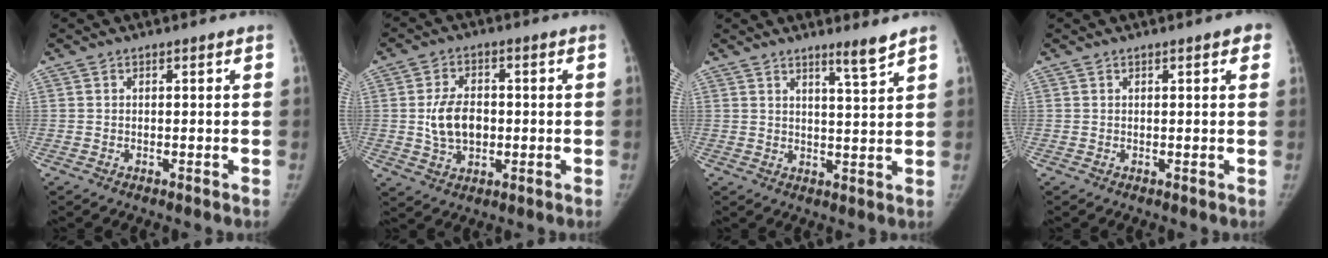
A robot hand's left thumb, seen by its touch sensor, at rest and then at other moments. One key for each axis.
{"total": 8.2, "fx": -0.2, "fy": 5.5, "fz": 6.1, "tx": -0.098, "ty": 0.004, "tz": 0.001}
{"total": 4.5, "fx": 3.6, "fy": -0.5, "fz": 2.7, "tx": -0.042, "ty": -0.037, "tz": 0.059}
{"total": 2.5, "fx": 1.3, "fy": 0.5, "fz": 2.0, "tx": -0.018, "ty": 0.000, "tz": 0.012}